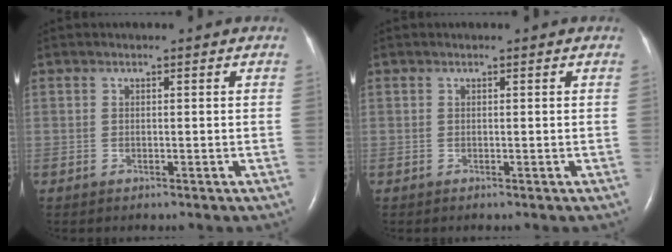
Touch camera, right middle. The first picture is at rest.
{"total": 0.0}